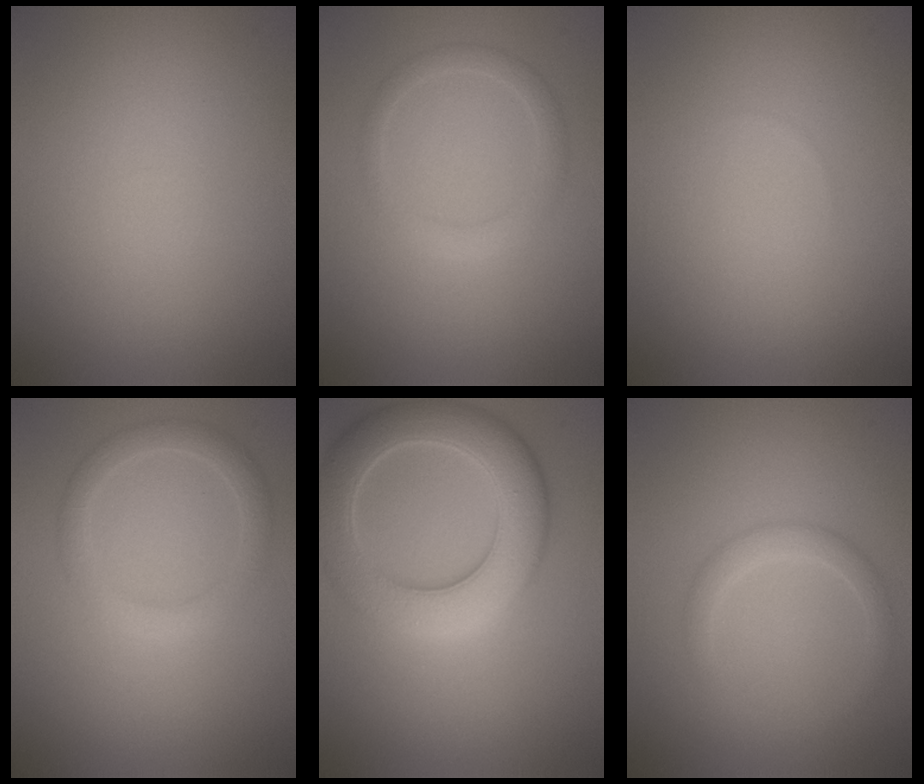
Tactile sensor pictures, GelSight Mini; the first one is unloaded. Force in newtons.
{"total": 2.0, "press": 2.0, "slide": 0.3}
{"total": 0.0}
{"total": 2.4, "press": 2.4, "slide": 0.1}
{"total": 7.5, "press": 7.5, "slide": 0.7}
{"total": 1.8, "press": 1.8, "slide": 0.1}